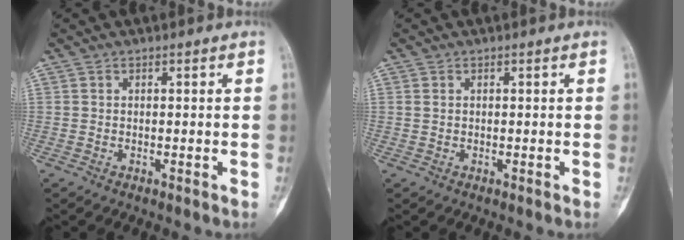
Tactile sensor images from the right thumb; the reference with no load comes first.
{"total": 0.6, "force": [0.2, 0.4, 0.3], "torque": [-0.008, 0.002, 0.005]}